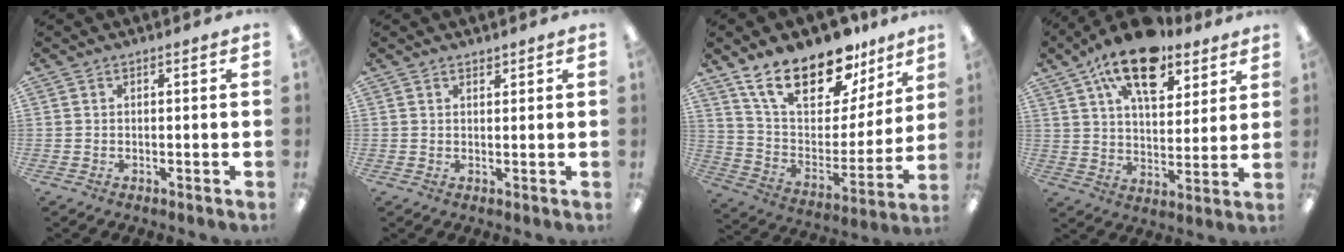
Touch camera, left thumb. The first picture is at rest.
{"total": 1.5, "force": [1.3, 0.5, 0.5], "torque": [-0.003, -0.004, 0.023]}
{"total": 21.9, "force": [16.3, 9.1, 11.4], "torque": [-0.203, -0.102, 0.291]}
{"total": 16.9, "force": [11.3, 8.1, 9.6], "torque": [-0.150, -0.052, 0.195]}